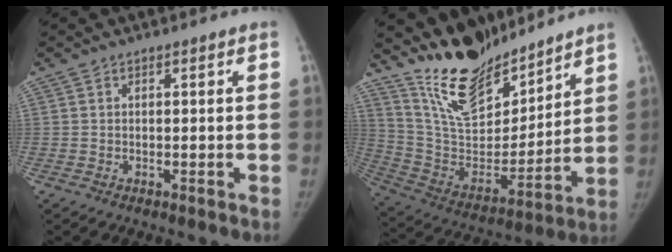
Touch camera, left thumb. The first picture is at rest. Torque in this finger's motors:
{"motor_torque": [0.44, -0.16, 1.40, -1.37, 0.28]}